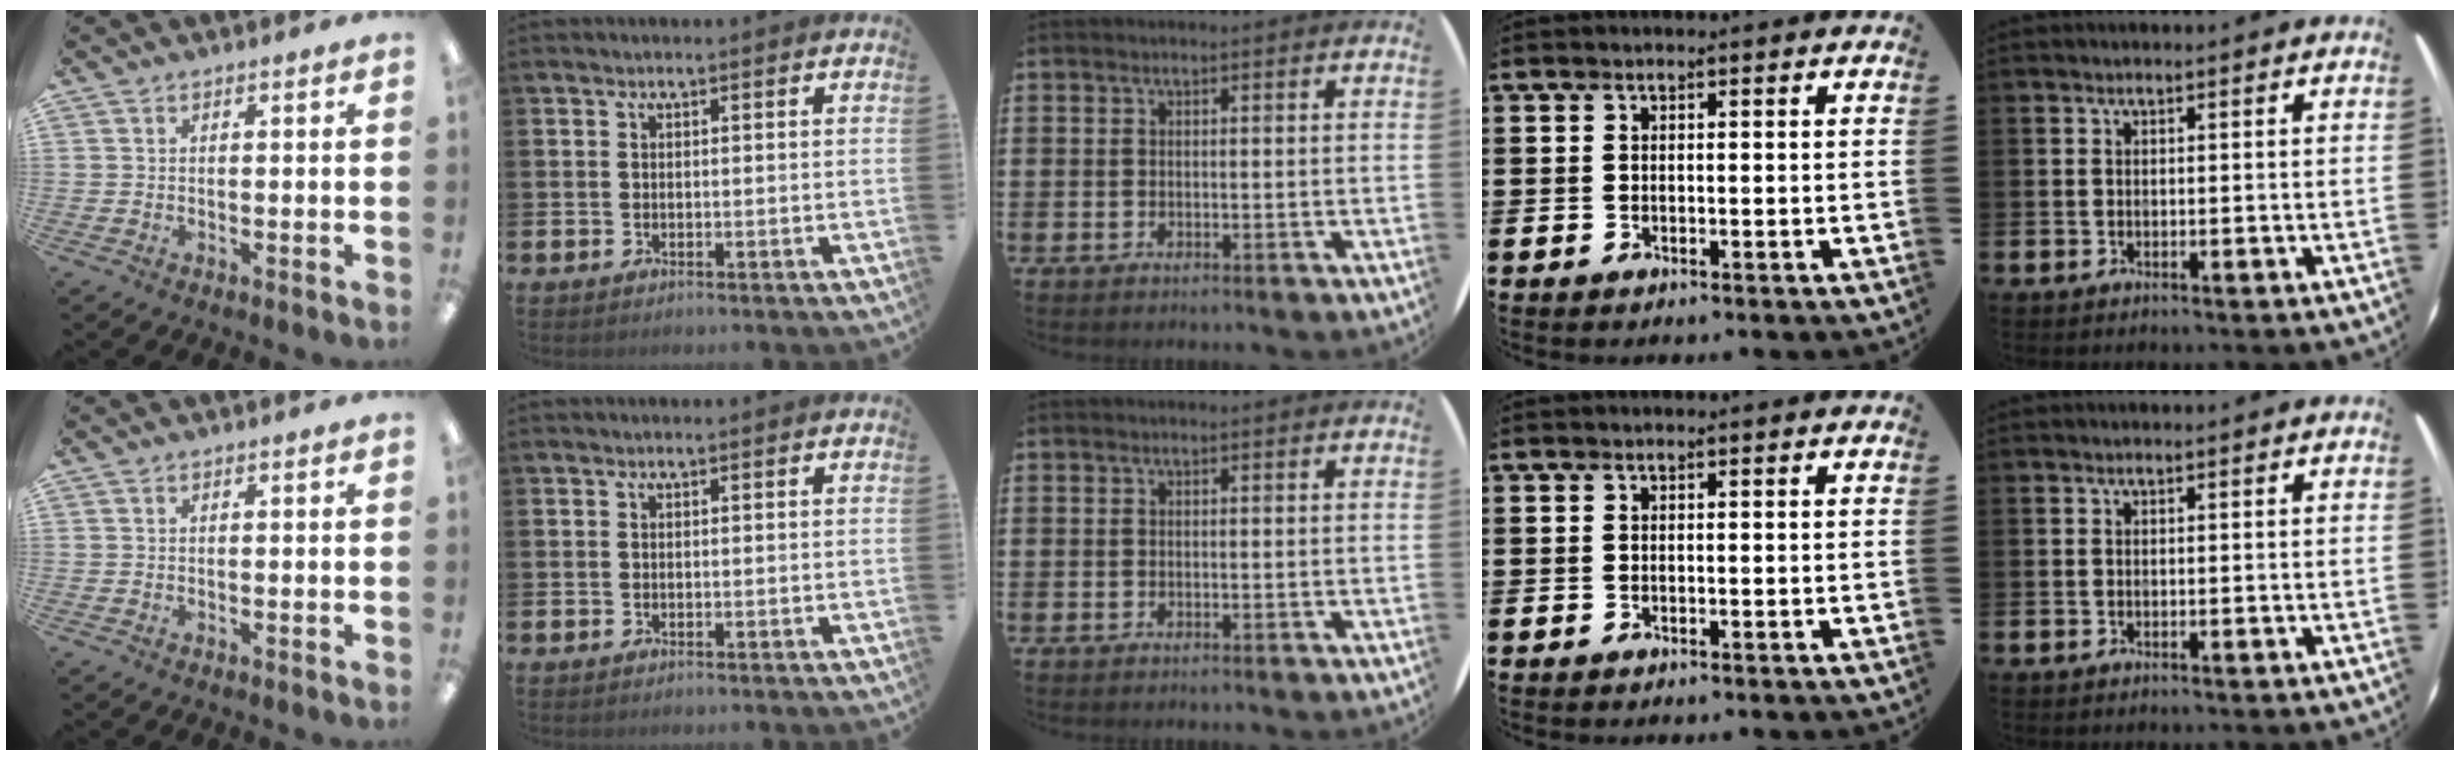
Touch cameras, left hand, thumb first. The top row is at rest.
{}